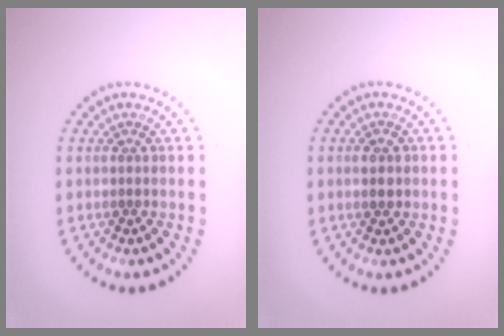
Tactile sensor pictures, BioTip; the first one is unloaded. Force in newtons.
{"total": 1.9, "press": 1.9, "slide": 0.1}